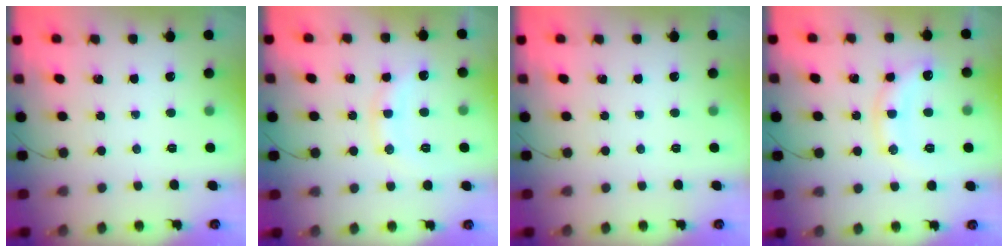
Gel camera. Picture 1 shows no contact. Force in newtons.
{"total": 10.2, "press": 10.2, "slide": 0.5}
{"total": 0.0}
{"total": 11.1, "press": 11.1, "slide": 0.5}